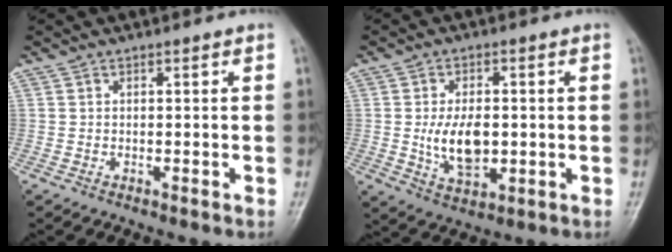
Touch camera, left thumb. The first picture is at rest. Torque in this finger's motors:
{"motor_torque": [1.24, 1.72, 1.03, -0.18, 0.09]}